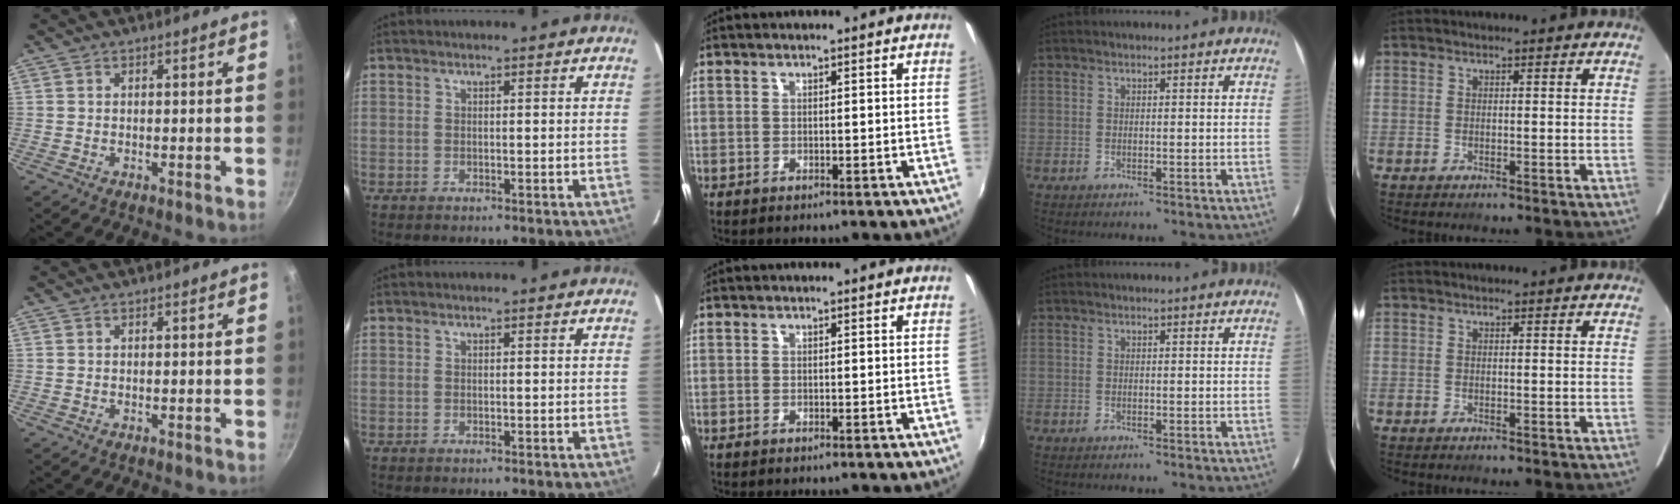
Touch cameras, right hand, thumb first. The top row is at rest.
{}